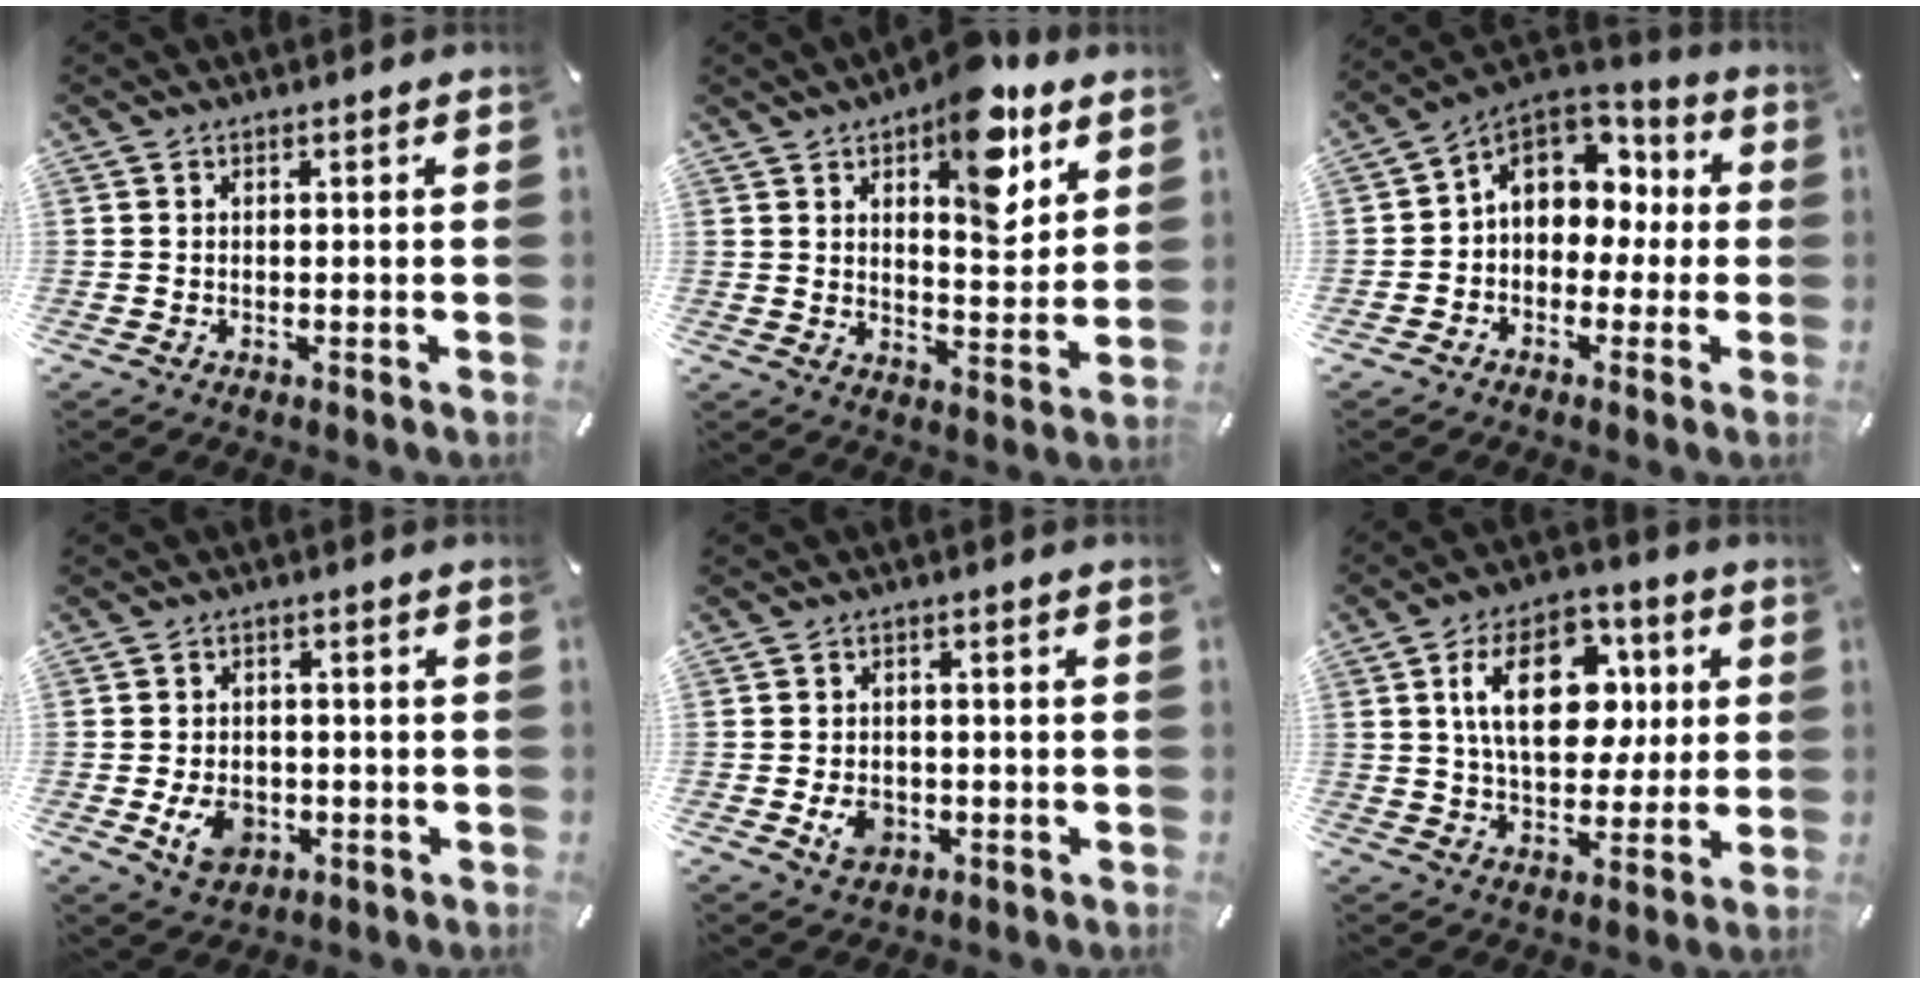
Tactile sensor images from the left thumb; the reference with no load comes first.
{"total": 13.8, "force": [7.9, 6.7, 9.1], "torque": [-0.114, -0.041, 0.131]}
{"total": 10.4, "force": [2.0, 8.6, 5.4], "torque": [-0.094, -0.003, 0.039]}
{"total": 6.9, "force": [-1.9, 5.4, 3.9], "torque": [-0.073, 0.000, -0.035]}
{"total": 4.9, "force": [-1.3, 4.0, 2.6], "torque": [-0.047, 0.000, -0.025]}
{"total": 17.6, "force": [4.3, 11.5, 12.6], "torque": [-0.209, 0.008, 0.073]}